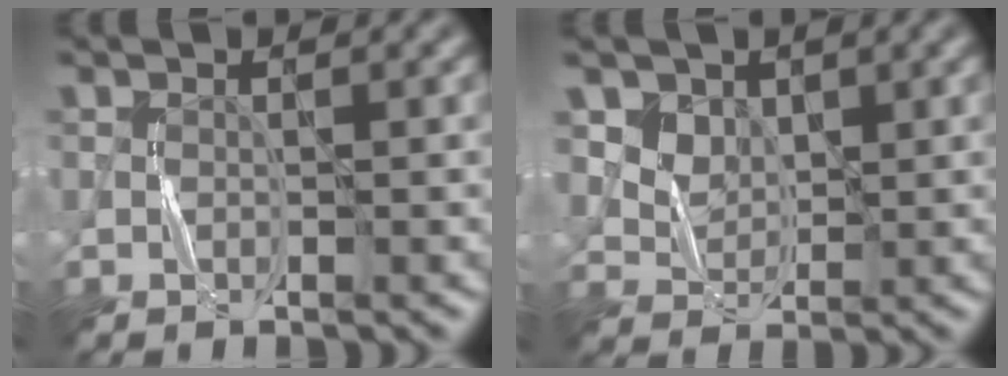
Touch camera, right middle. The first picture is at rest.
{"total": 3.8, "force": [2.0, 2.8, 1.6], "torque": [-0.051, -0.017, 0.063]}